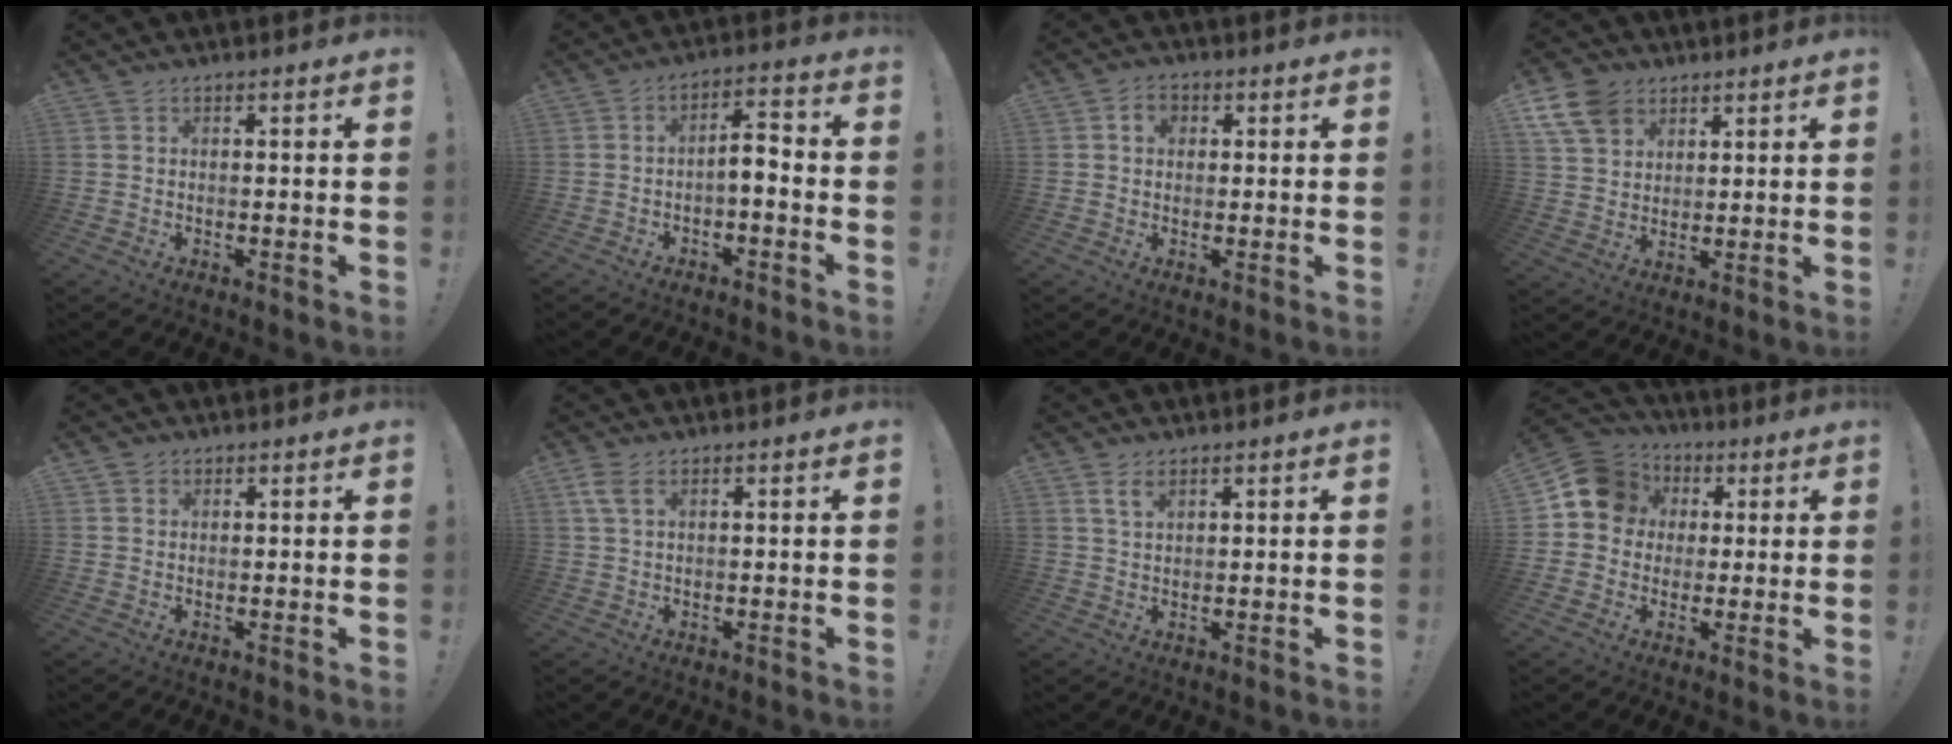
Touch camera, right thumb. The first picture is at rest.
{"total": 5.6, "force": [-2.3, 2.2, 4.6], "torque": [-0.074, 0.012, -0.041]}
{"total": 3.9, "force": [1.0, 2.9, 2.4], "torque": [-0.032, 0.001, 0.017]}
{"total": 10.7, "force": [6.0, 7.6, 4.5], "torque": [-0.089, -0.024, 0.118]}
{"total": 1.4, "force": [0.8, 1.1, 0.1], "torque": [0.000, 0.001, 0.014]}
{"total": 3.6, "force": [1.5, 1.5, 2.9], "torque": [-0.067, 0.005, 0.029]}
{"total": 3.2, "force": [2.0, 1.3, 2.2], "torque": [-0.036, -0.006, 0.035]}
{"total": 11.8, "force": [2.5, 10.6, 4.5], "torque": [-0.058, 0.005, 0.056]}